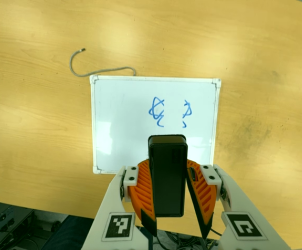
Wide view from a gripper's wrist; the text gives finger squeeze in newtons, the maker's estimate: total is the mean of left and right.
{"total": 8.7, "left": 8.0, "right": 9.4}